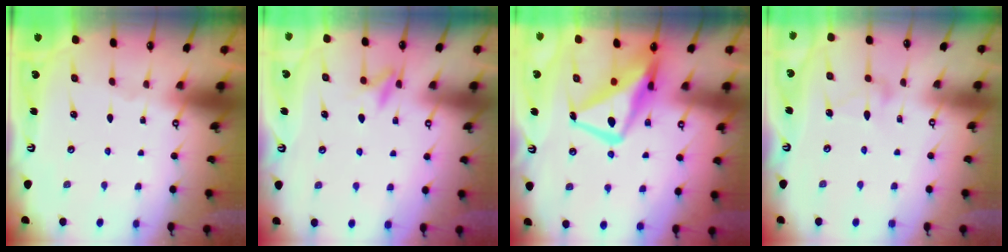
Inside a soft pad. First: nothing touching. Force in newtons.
{"total": 5.7, "press": 5.6, "slide": 0.7}
{"total": 16.0, "press": 15.8, "slide": 2.0}
{"total": 7.9, "press": 7.9, "slide": 0.4}